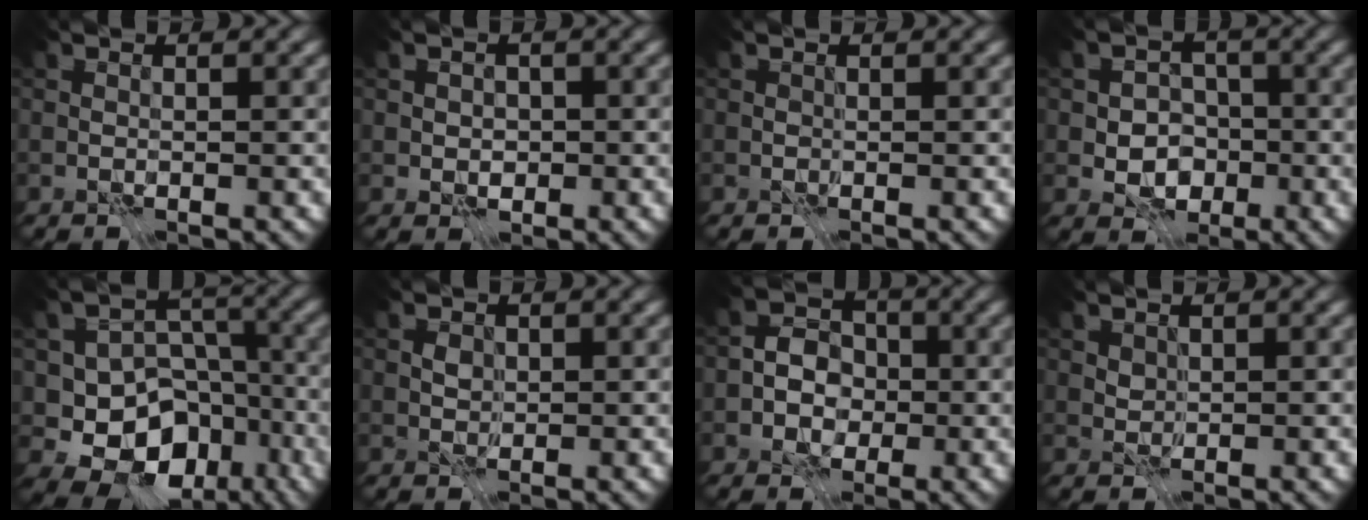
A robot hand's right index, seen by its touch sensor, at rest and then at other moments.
{"total": 1.8, "force": [-0.5, 1.4, 1.0], "torque": [-0.010, -0.004, -0.013]}
{"total": 0.0}
{"total": 4.7, "force": [-1.8, 3.4, 2.7], "torque": [-0.033, -0.001, -0.040]}
{"total": 10.3, "force": [-4.5, 7.7, 5.3], "torque": [-0.071, 0.002, -0.072]}
{"total": 0.7, "force": [0.0, 0.5, 0.4], "torque": [-0.006, -0.002, -0.004]}
{"total": 3.7, "force": [-1.3, 2.9, 1.9], "torque": [-0.011, 0.005, -0.036]}
{"total": 0.7, "force": [0.5, 0.4, 0.3], "torque": [-0.007, -0.002, 0.009]}